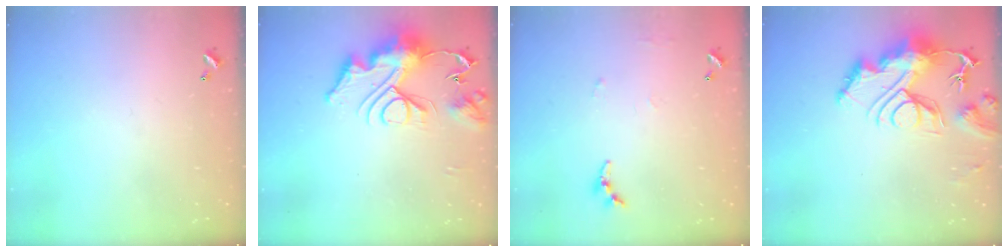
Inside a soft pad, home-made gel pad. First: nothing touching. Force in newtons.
{"total": 17.1, "press": 17.1, "slide": 1.7}
{"total": 5.2, "press": 5.2, "slide": 0.5}
{"total": 14.1, "press": 14.1, "slide": 1.4}